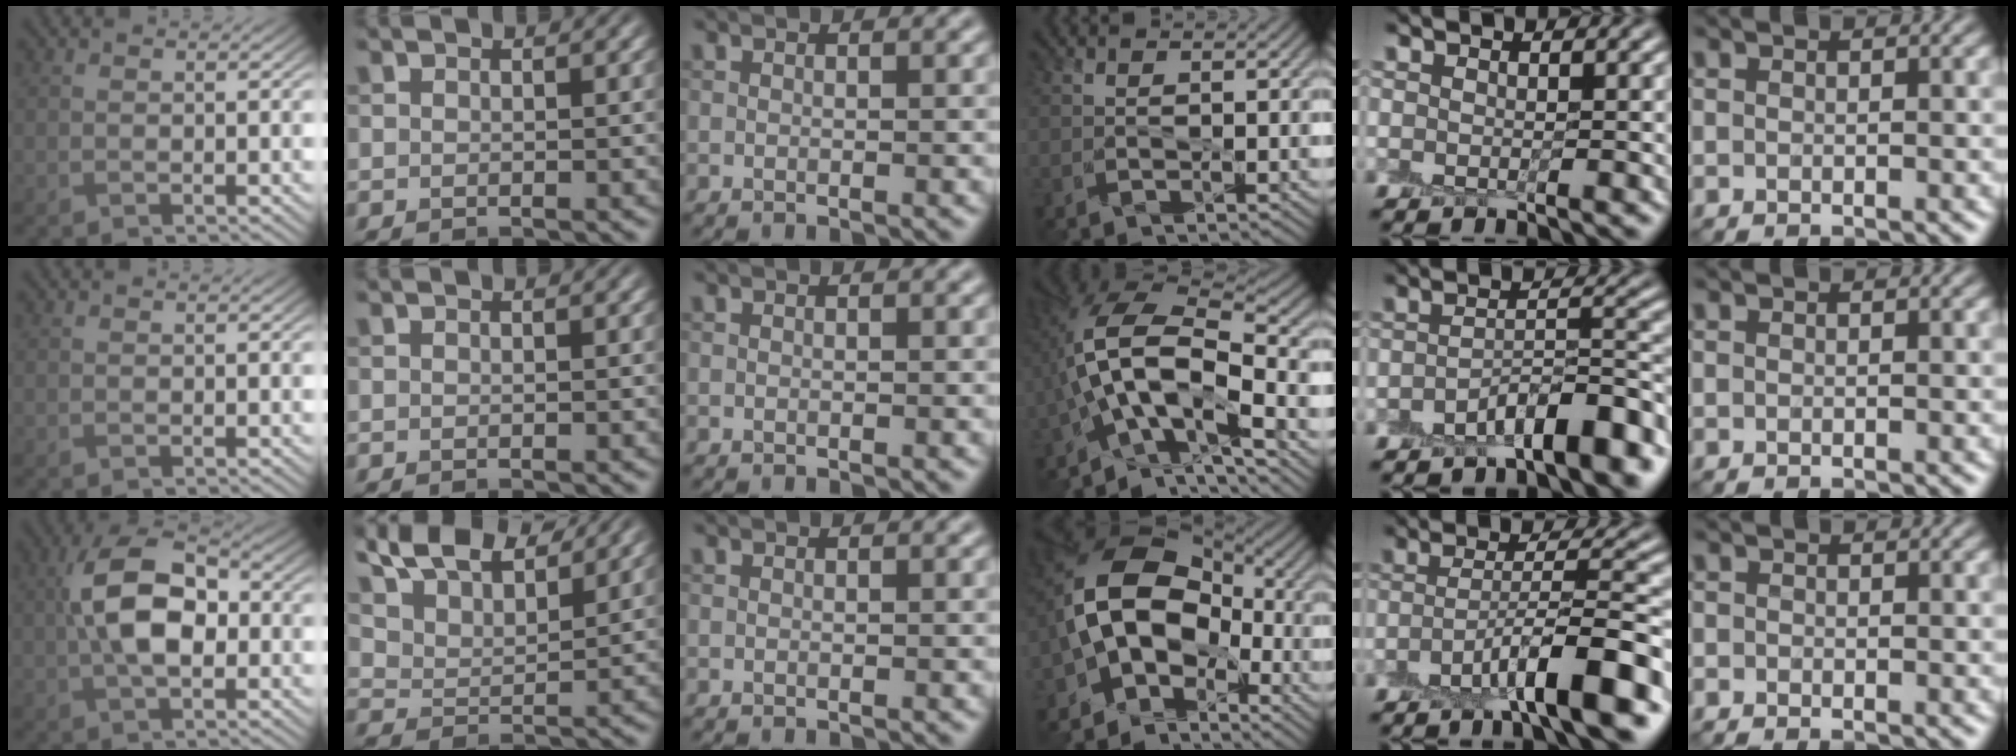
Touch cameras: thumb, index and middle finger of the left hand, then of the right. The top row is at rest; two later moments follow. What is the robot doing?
{"motion": "peel", "object": "plastic screen protector"}